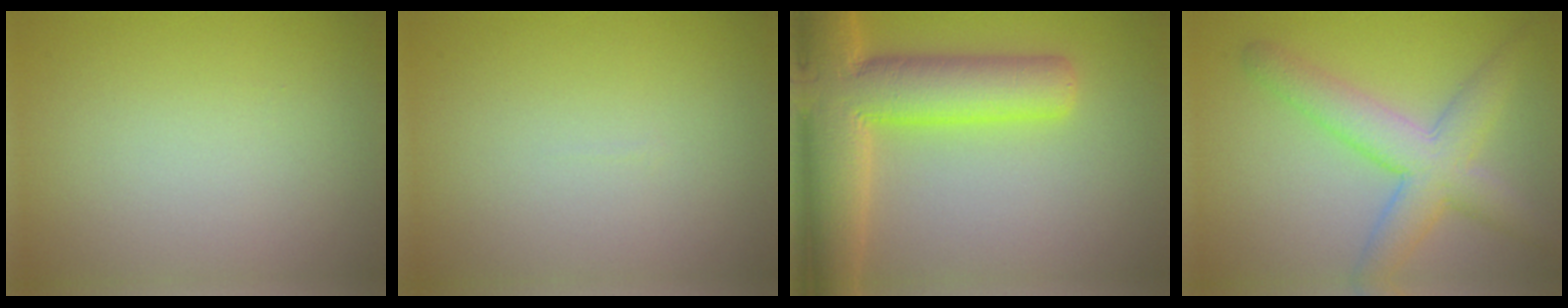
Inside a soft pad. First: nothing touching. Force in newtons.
{"total": 0.0}
{"total": 10.3, "press": 10.3, "slide": 0.5}
{"total": 5.7, "press": 5.7, "slide": 0.1}